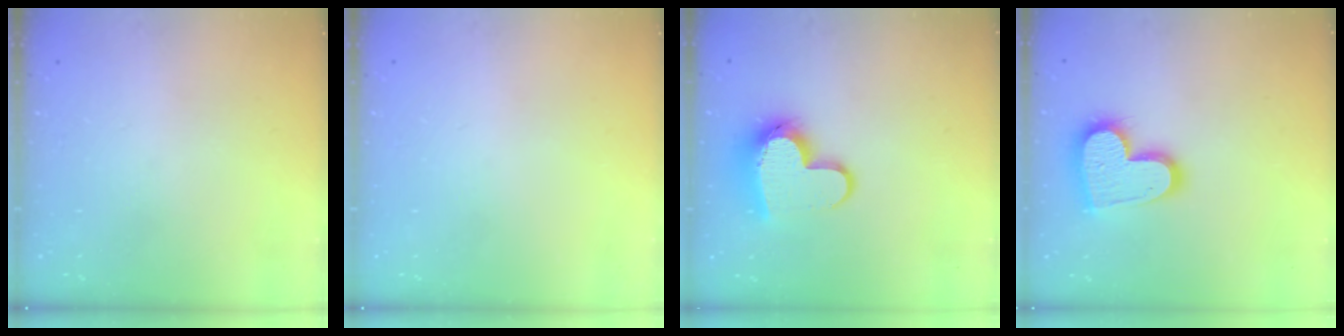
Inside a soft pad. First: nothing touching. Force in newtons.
{"total": 0.0}
{"total": 12.4, "press": 12.3, "slide": 1.2}
{"total": 16.9, "press": 16.8, "slide": 1.3}